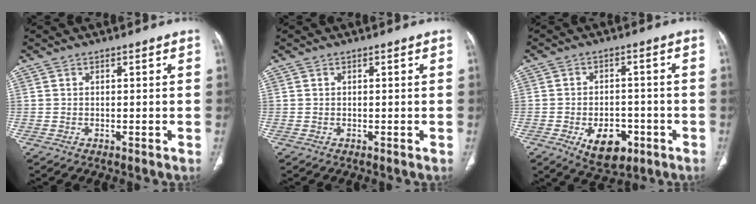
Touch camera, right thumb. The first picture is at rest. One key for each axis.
{"total": 0.0}
{"total": 9.4, "fx": -3.9, "fy": 5.6, "fz": 6.4, "tx": -0.076, "ty": 0.015, "tz": -0.050}